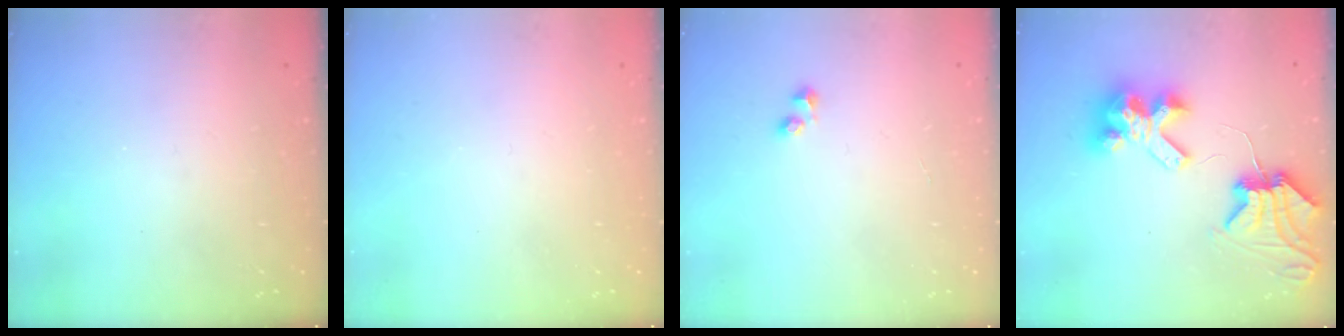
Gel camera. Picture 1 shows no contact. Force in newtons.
{"total": 0.0}
{"total": 1.8, "press": 1.7, "slide": 0.6}
{"total": 9.6, "press": 9.5, "slide": 0.9}